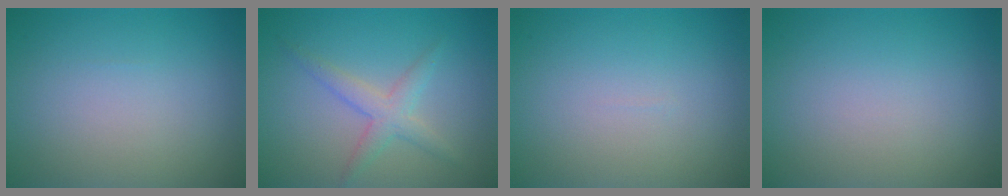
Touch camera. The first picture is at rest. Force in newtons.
{"total": 2.5, "press": 2.5, "slide": 0.2}
{"total": 0.0}
{"total": 0.0}